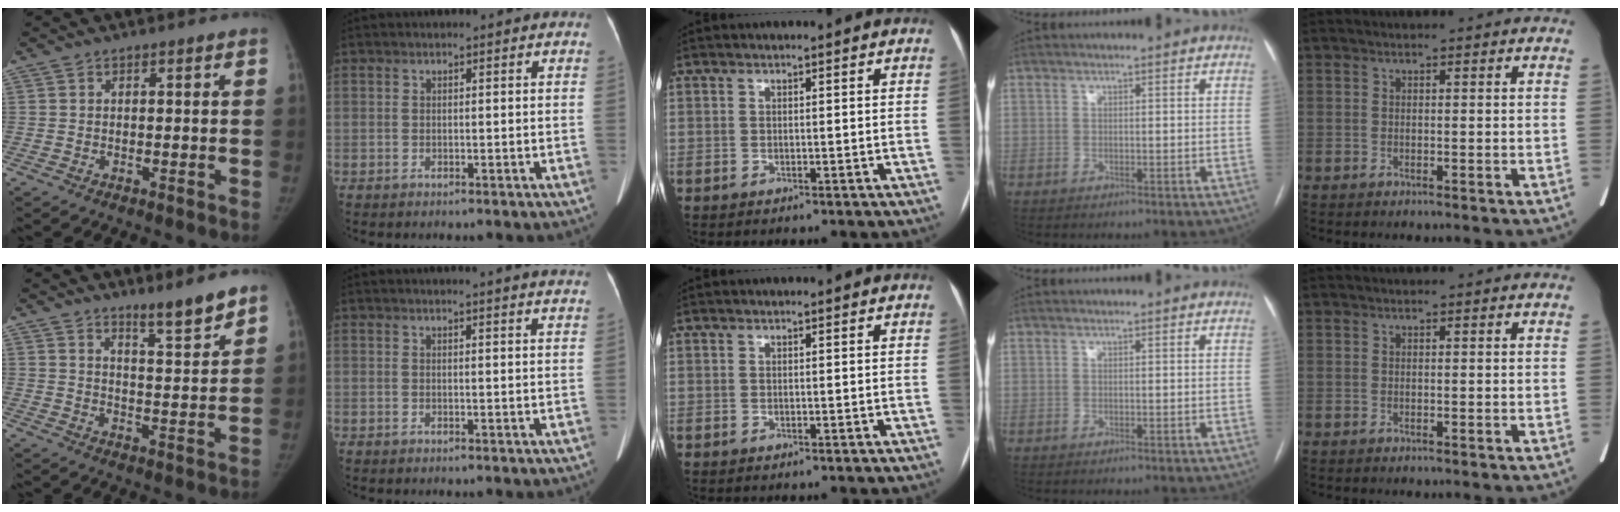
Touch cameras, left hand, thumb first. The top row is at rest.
{"thumb": {"total": 6.9, "force": [5.7, 0.5, 3.8], "torque": [-0.054, -0.053, 0.093]}, "index": {"total": 7.9, "force": [7.4, -0.6, 2.6], "torque": [-0.028, -0.009, 0.062]}}